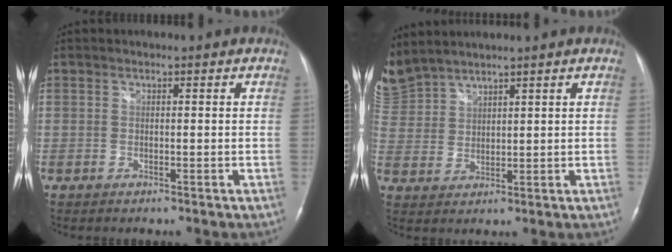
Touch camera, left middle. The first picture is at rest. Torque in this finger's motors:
{"motor_torque": [0.74, -0.75, 0.18, 0.01]}